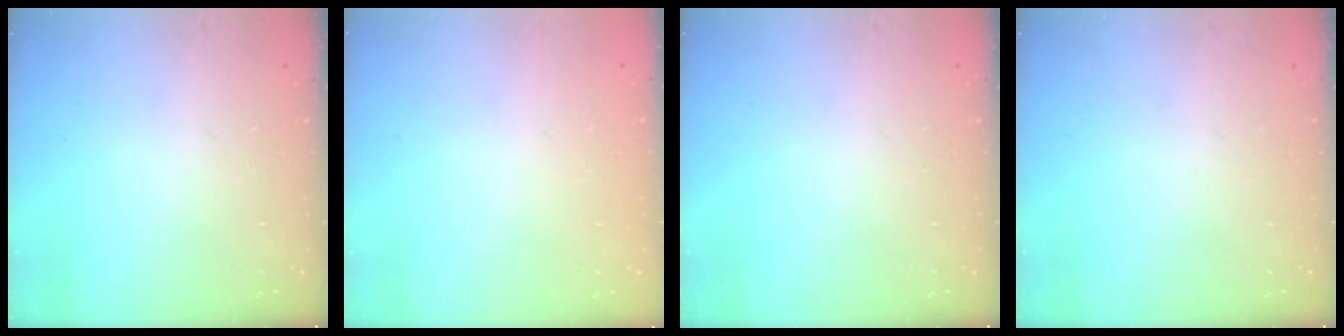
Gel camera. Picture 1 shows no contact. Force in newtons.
{"total": 0.0}
{"total": 0.0}
{"total": 0.0}